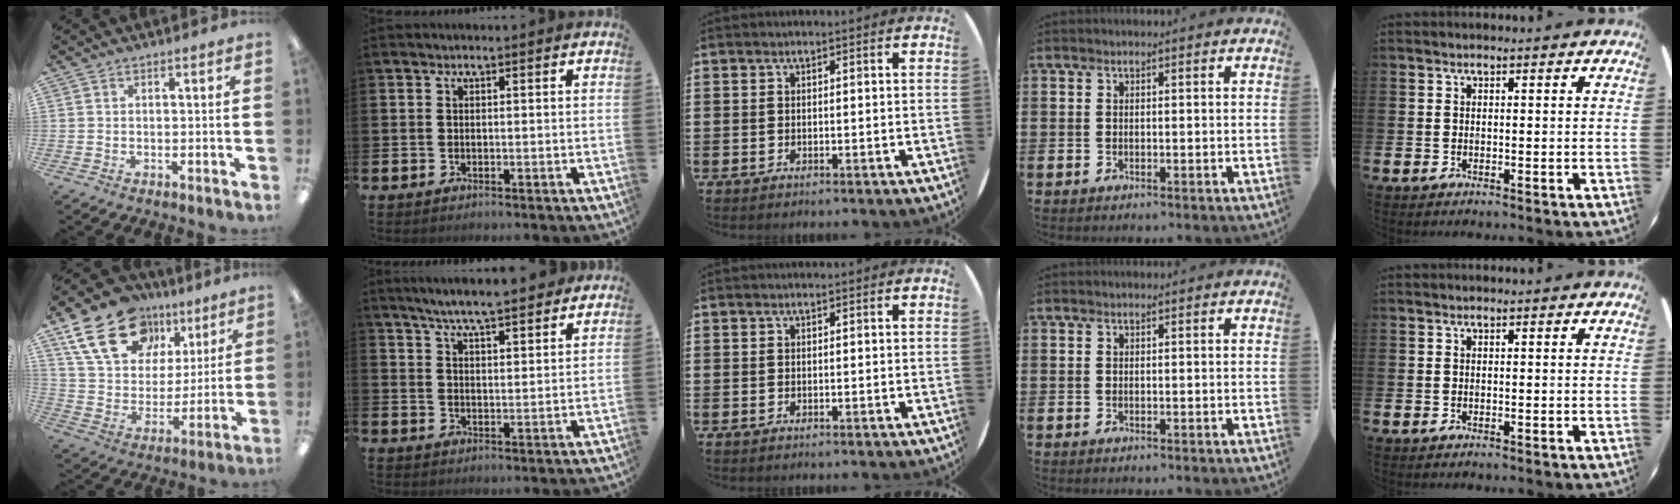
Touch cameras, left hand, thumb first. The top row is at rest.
{"thumb": {"total": 20.5, "force": [11.6, 13.7, 9.9], "torque": [-0.171, -0.045, 0.215]}, "index": {"total": 6.1, "force": [5.9, 0.3, 1.7], "torque": [-0.047, -0.028, 0.104]}}